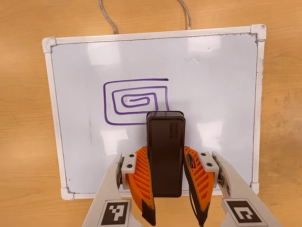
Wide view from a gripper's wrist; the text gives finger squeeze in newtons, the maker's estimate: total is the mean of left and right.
{"total": 5.8, "left": 4.2, "right": 7.4}